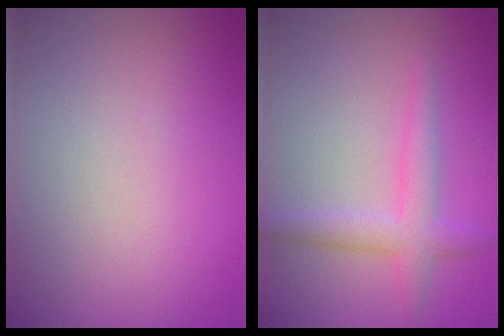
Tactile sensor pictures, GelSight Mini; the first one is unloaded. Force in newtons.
{"total": 2.8, "press": 2.8, "slide": 0.1}